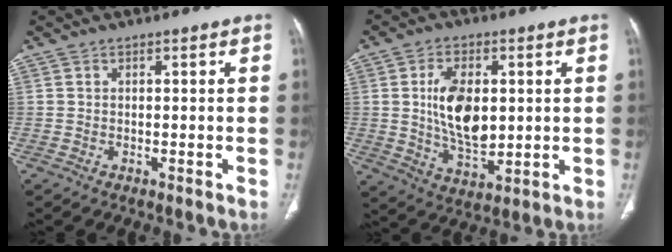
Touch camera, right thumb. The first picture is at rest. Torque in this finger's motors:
{"motor_torque": [2.54, 2.47, 1.66, -0.82, 0.13]}